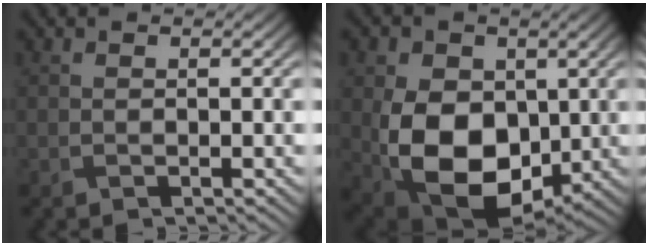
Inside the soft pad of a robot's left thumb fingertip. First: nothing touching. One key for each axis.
{"total": 13.7, "fx": -0.9, "fy": 9.7, "fz": 9.6, "tx": -0.198, "ty": -0.025, "tz": -0.017}